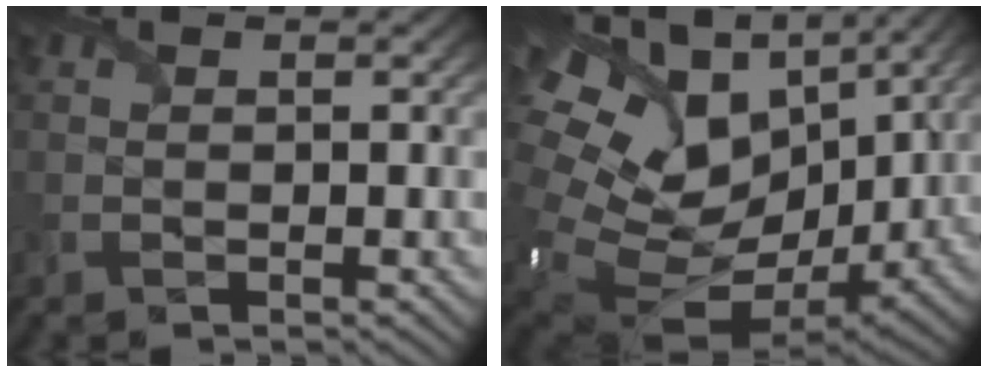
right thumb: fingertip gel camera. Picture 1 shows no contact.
{"total": 20.0, "force": [3.1, 14.2, 13.8], "torque": [-0.318, -0.026, 0.094]}